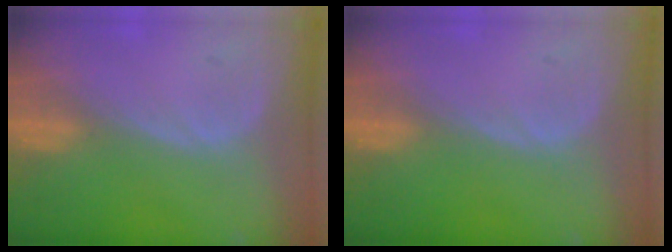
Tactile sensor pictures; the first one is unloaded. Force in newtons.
{"total": 0.0}